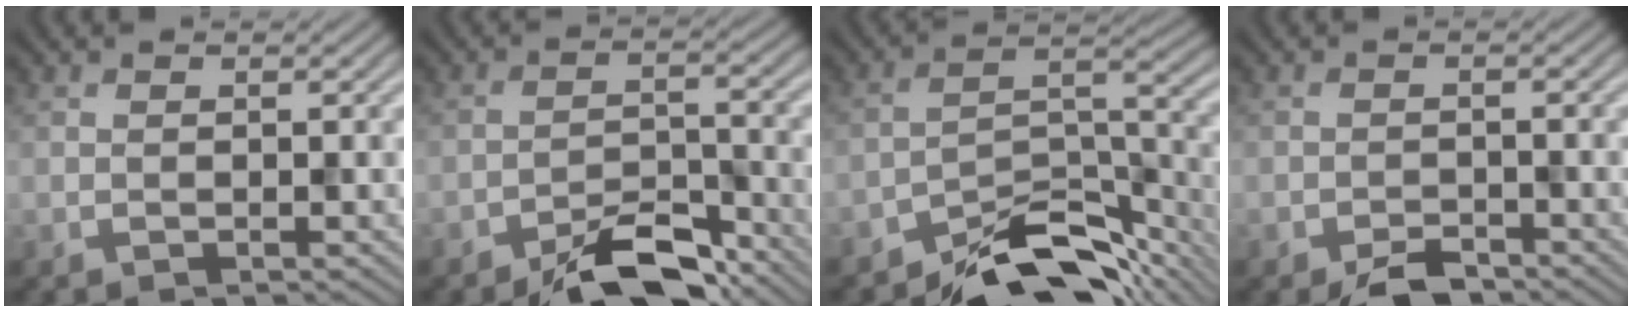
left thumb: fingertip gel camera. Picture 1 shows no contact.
{"total": 7.1, "force": [-5.4, 2.4, 3.9], "torque": [-0.059, 0.004, -0.098]}
{"total": 10.9, "force": [-9.1, 3.4, 5.0], "torque": [-0.063, -0.001, -0.163]}
{"total": 3.4, "force": [-2.7, 1.2, 1.6], "torque": [-0.025, -0.002, -0.050]}